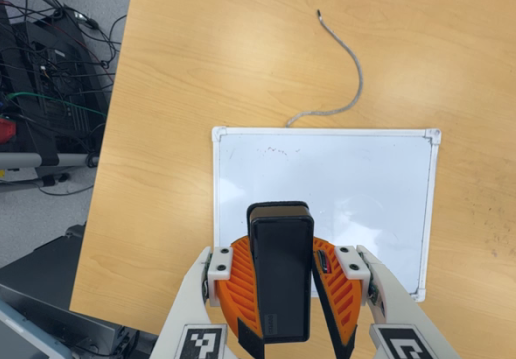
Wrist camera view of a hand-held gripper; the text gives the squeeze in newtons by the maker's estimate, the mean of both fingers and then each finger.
{"total": 9.5, "left": 9.4, "right": 9.7}